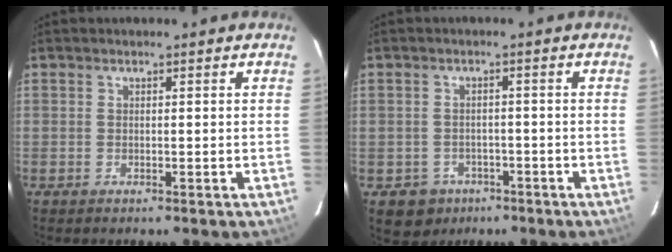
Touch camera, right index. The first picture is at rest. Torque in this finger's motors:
{"motor_torque": [-0.02, -0.02, -0.42, -0.21]}